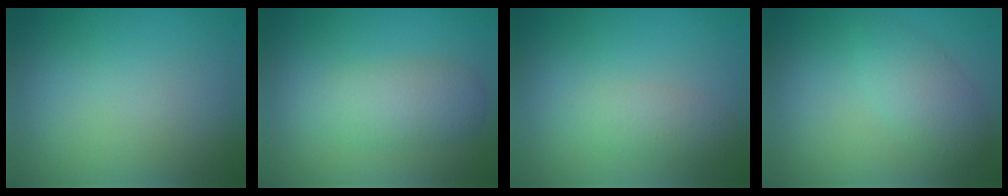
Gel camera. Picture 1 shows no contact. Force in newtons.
{"total": 3.0, "press": 3.0, "slide": 0.1}
{"total": 1.8, "press": 1.8, "slide": 0.1}
{"total": 2.7, "press": 2.6, "slide": 0.1}